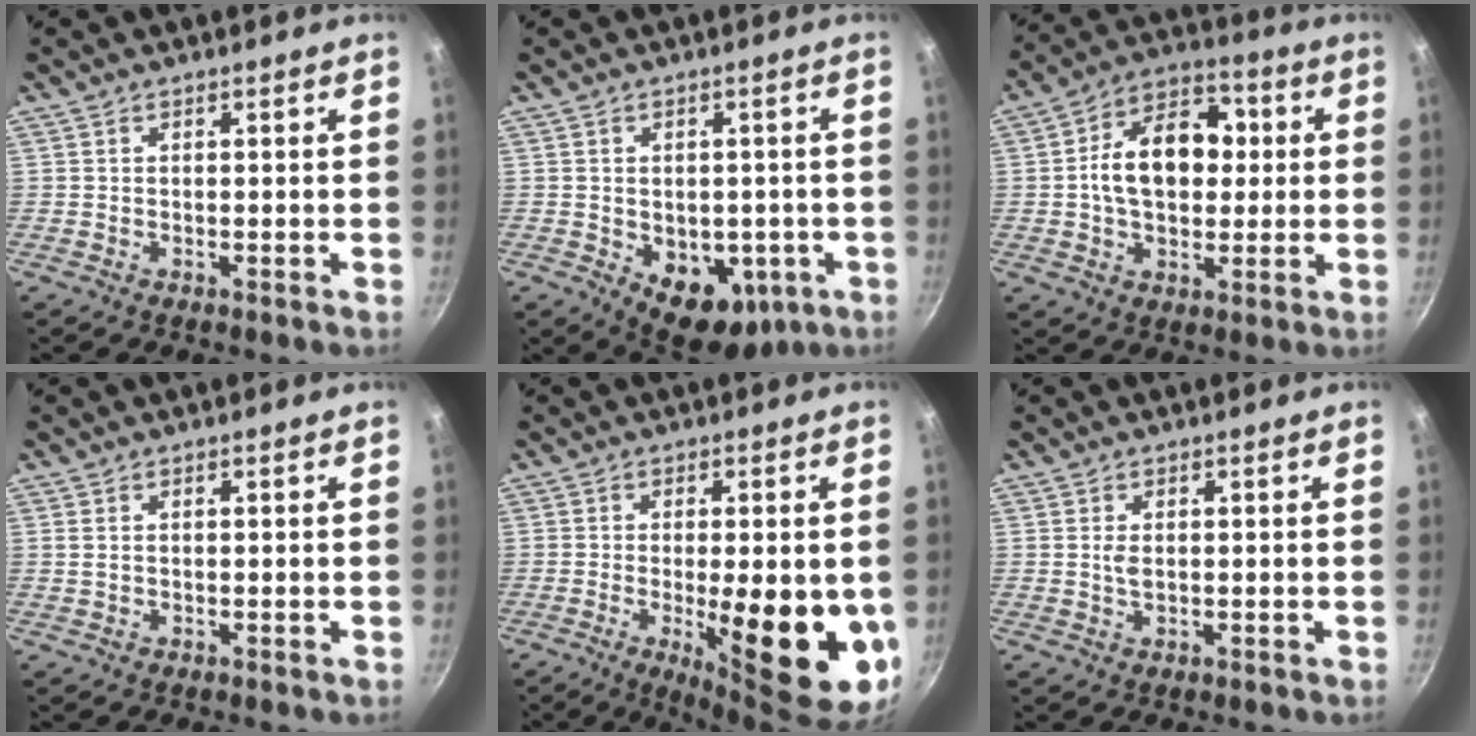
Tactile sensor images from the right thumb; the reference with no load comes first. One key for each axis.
{"total": 12.2, "fx": -4.2, "fy": 7.8, "fz": 8.3, "tx": -0.091, "ty": 0.006, "tz": -0.039}
{"total": 14.8, "fx": 1.1, "fy": 9.7, "fz": 11.1, "tx": -0.152, "ty": 0.023, "tz": 0.009}
{"total": 0.9, "fx": 0.2, "fy": 0.6, "fz": 0.7, "tx": -0.020, "ty": 0.004, "tz": 0.011}
{"total": 18.9, "fx": -4.0, "fy": 6.1, "fz": 17.5, "tx": -0.191, "ty": -0.024, "tz": -0.032}
{"total": 1.7, "fx": 0.2, "fy": 0.9, "fz": 1.4, "tx": -0.029, "ty": -0.002, "tz": 0.008}